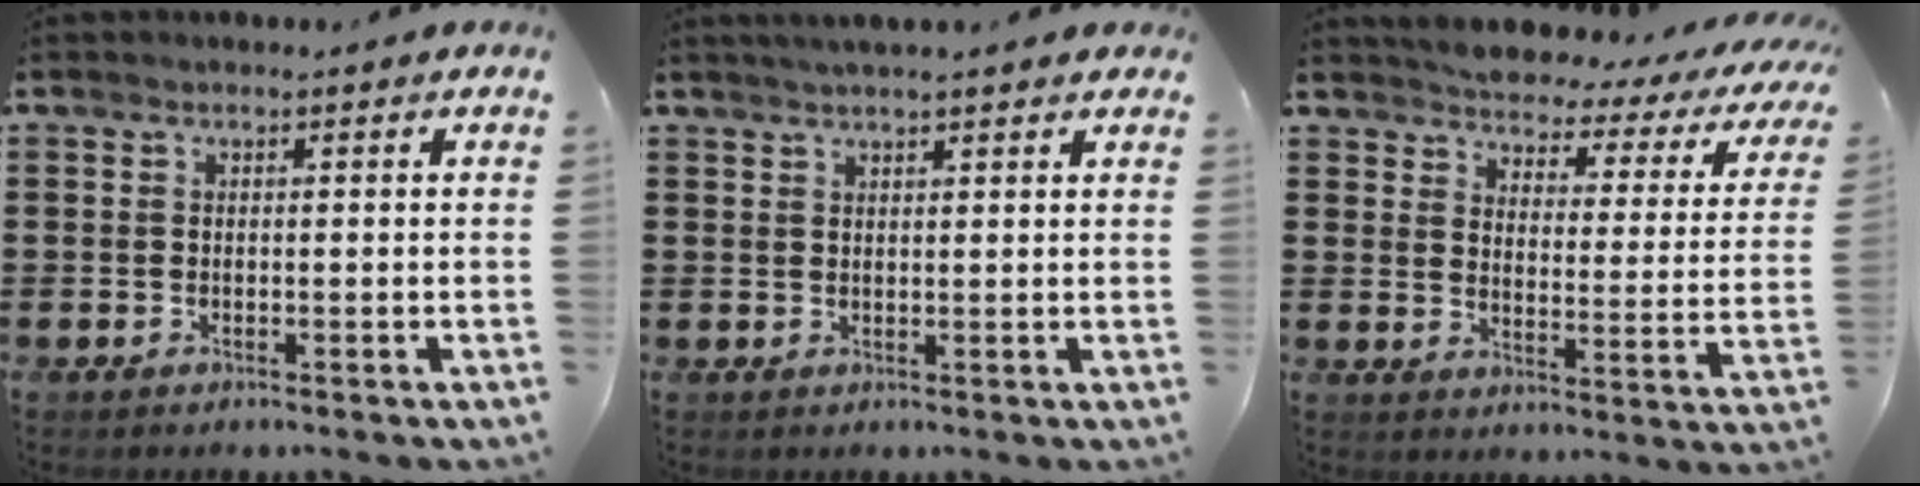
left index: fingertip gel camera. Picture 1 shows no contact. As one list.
[{"total": 2.1, "force": [1.9, 0.0, 0.9], "torque": [-0.021, 0.004, 0.035]}, {"total": 2.8, "force": [2.8, 0.3, 0.6], "torque": [-0.035, -0.030, 0.037]}]